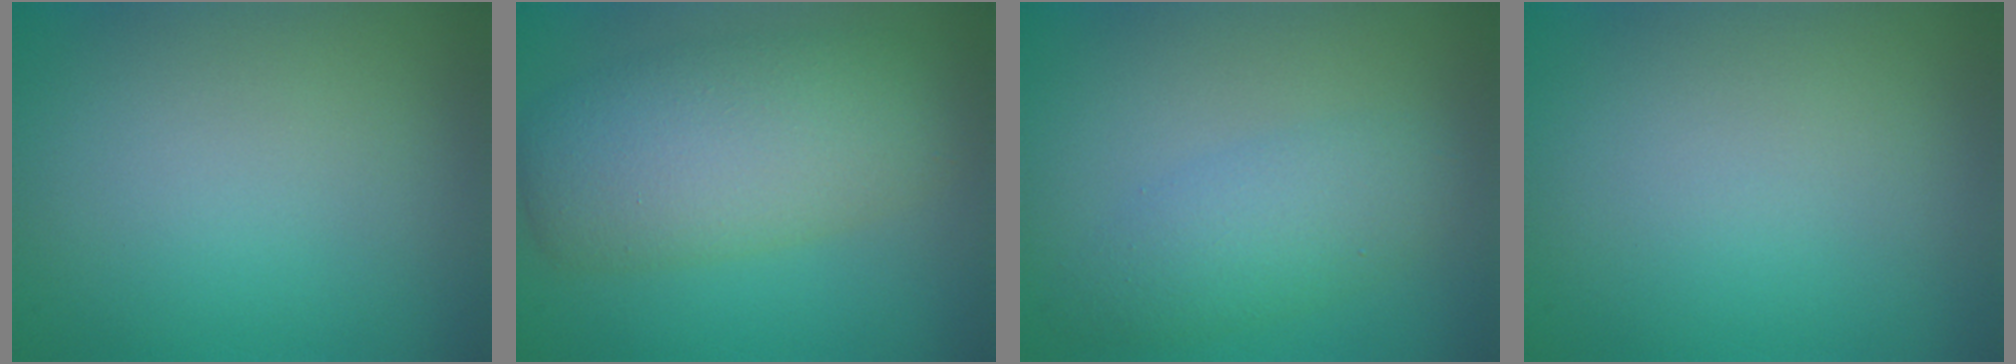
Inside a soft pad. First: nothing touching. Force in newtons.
{"total": 7.6, "press": 7.6, "slide": 0.3}
{"total": 3.4, "press": 3.4, "slide": 0.1}
{"total": 0.0}